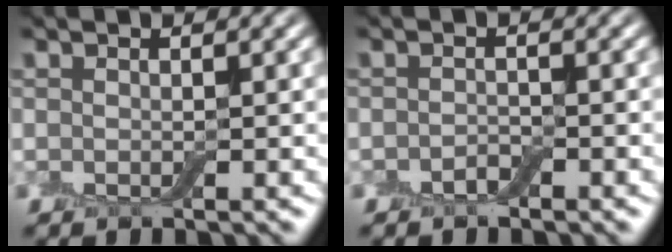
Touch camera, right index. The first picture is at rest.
{"total": 1.1, "force": [-0.8, 0.5, 0.6], "torque": [-0.011, 0.002, -0.015]}